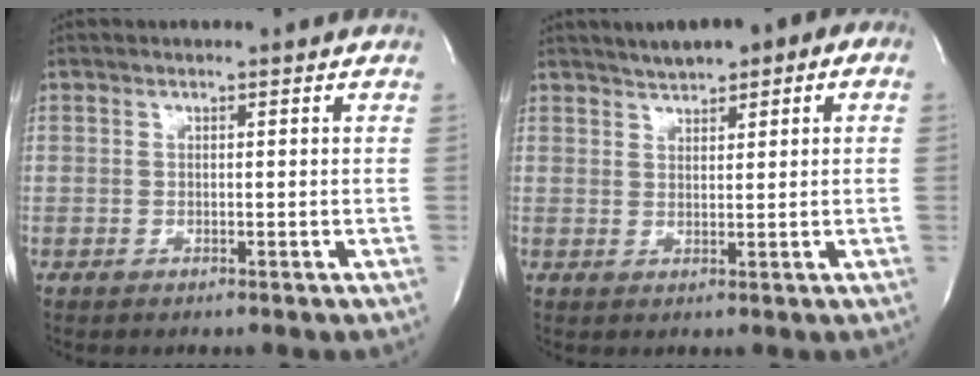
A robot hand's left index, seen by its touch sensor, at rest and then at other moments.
{"total": 6.4, "force": [3.6, 2.2, 4.9], "torque": [-0.075, 0.025, 0.051]}